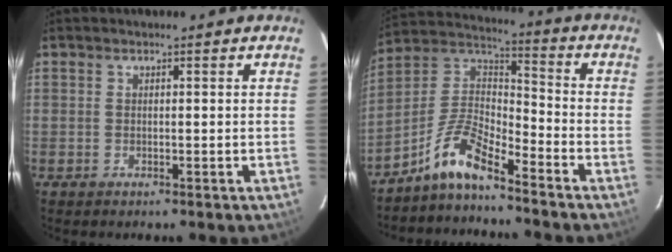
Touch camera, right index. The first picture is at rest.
{"total": 9.6, "force": [-7.6, 2.0, 5.4], "torque": [-0.133, 0.029, -0.160]}